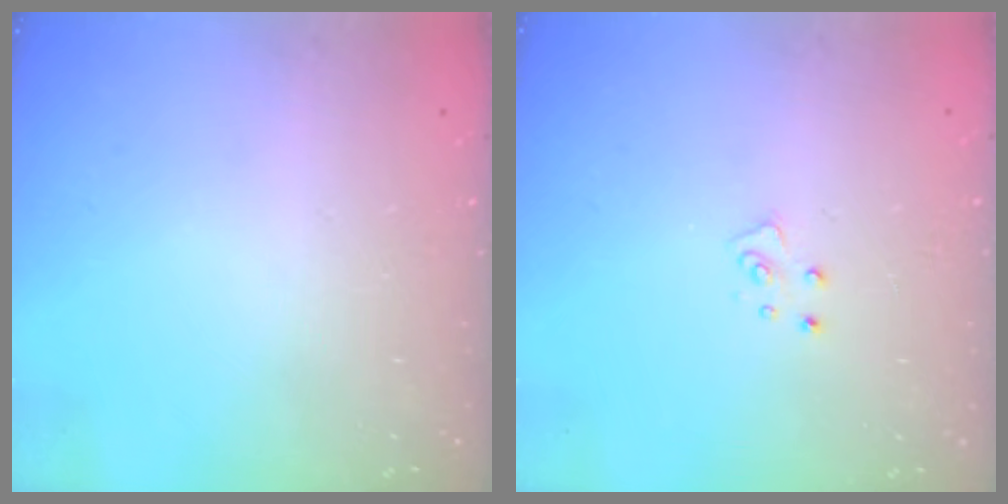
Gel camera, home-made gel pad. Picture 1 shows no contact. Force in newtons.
{"total": 4.0, "press": 4.0, "slide": 0.3}